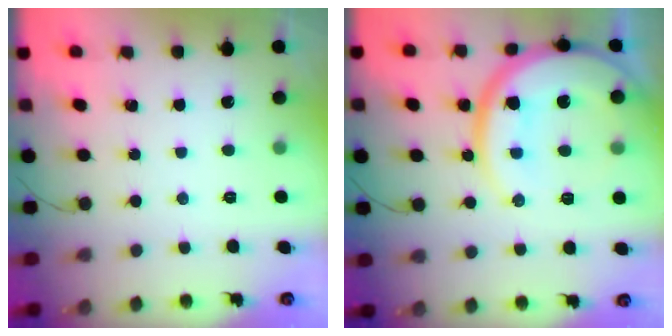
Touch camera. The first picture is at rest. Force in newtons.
{"total": 21.4, "press": 21.3, "slide": 2.0}